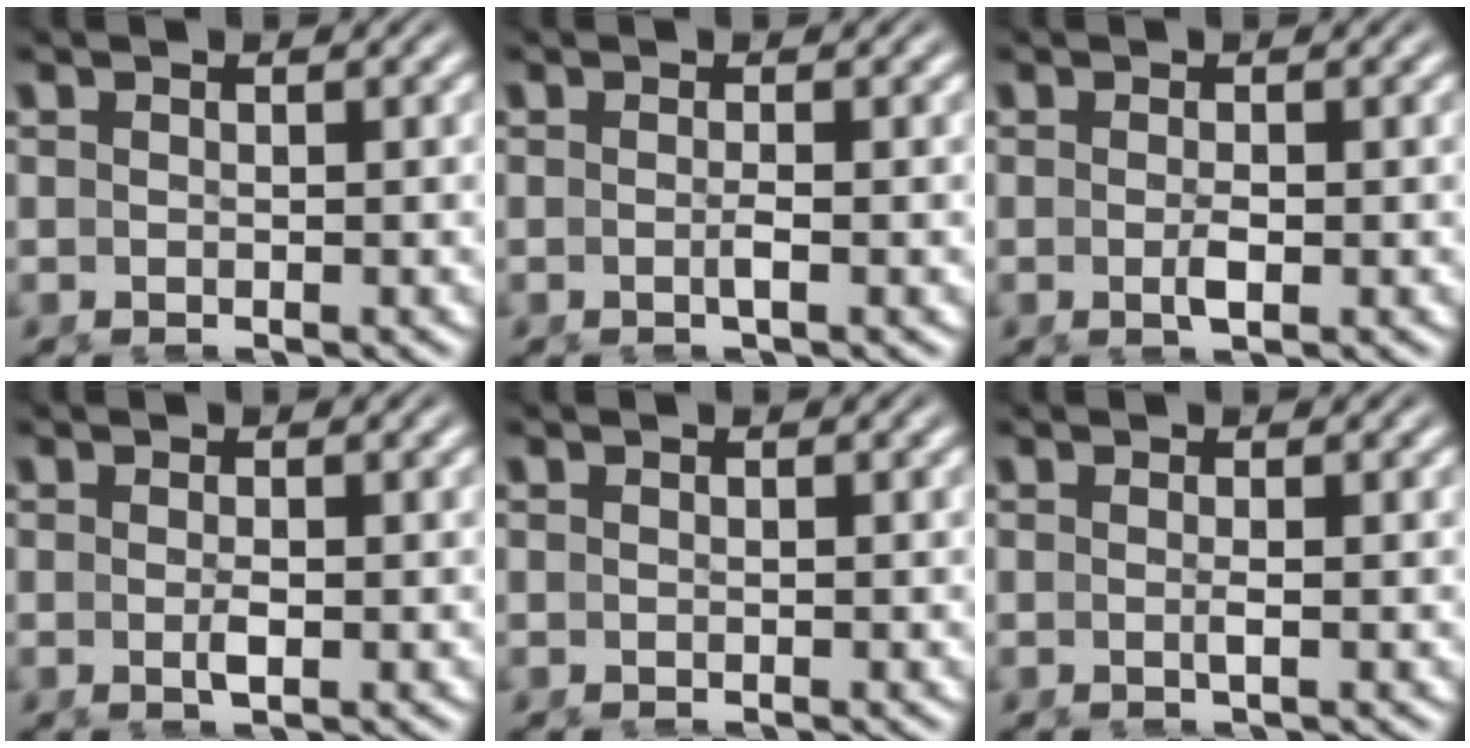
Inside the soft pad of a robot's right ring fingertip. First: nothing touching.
{"total": 0.9, "force": [-0.4, -0.4, 0.7], "torque": [-0.009, -0.001, -0.008]}
{"total": 1.1, "force": [-0.4, 0.0, 1.0], "torque": [-0.013, -0.003, -0.007]}
{"total": 1.0, "force": [-0.3, -0.1, 0.9], "torque": [-0.013, -0.004, -0.004]}
{"total": 0.0}
{"total": 0.8, "force": [-0.2, -0.5, 0.6], "torque": [-0.010, -0.004, -0.003]}